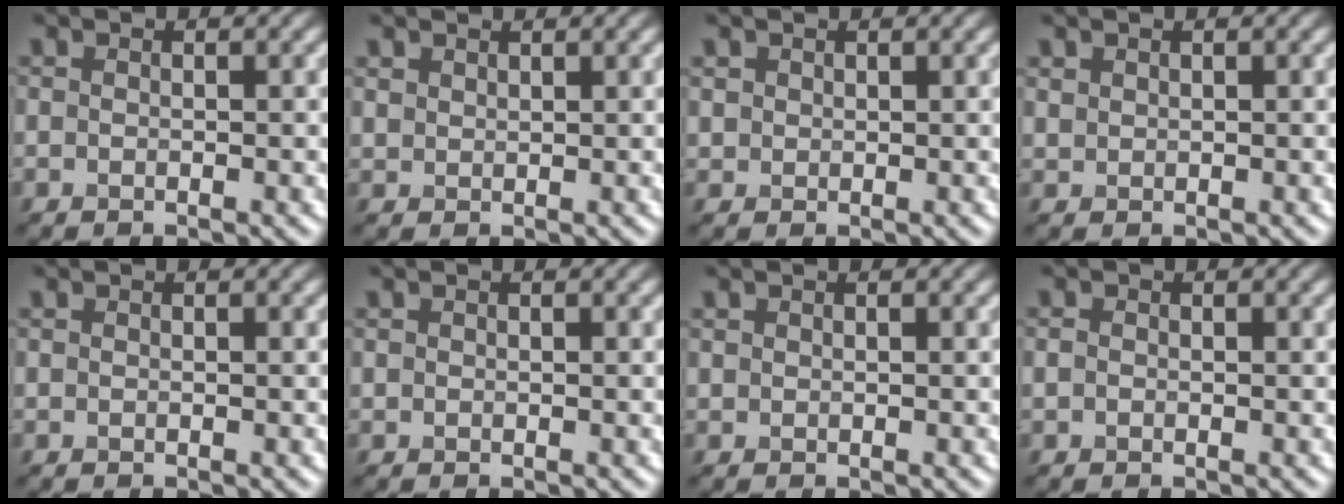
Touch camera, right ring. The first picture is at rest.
{"total": 1.8, "force": [0.4, -1.0, -1.4], "torque": [-0.010, -0.003, 0.031]}
{"total": 1.6, "force": [-0.2, -0.8, -1.4], "torque": [-0.004, -0.004, 0.020]}
{"total": 1.6, "force": [-0.1, -1.0, -1.2], "torque": [-0.007, -0.005, 0.022]}
{"total": 0.0}
{"total": 0.6, "force": [-0.1, -0.3, -0.5], "torque": [-0.004, -0.002, 0.003]}
{"total": 0.9, "force": [0.0, -0.5, -0.7], "torque": [-0.002, -0.003, 0.005]}
{"total": 0.8, "force": [-0.4, -0.4, -0.5], "torque": [-0.010, -0.004, 0.002]}